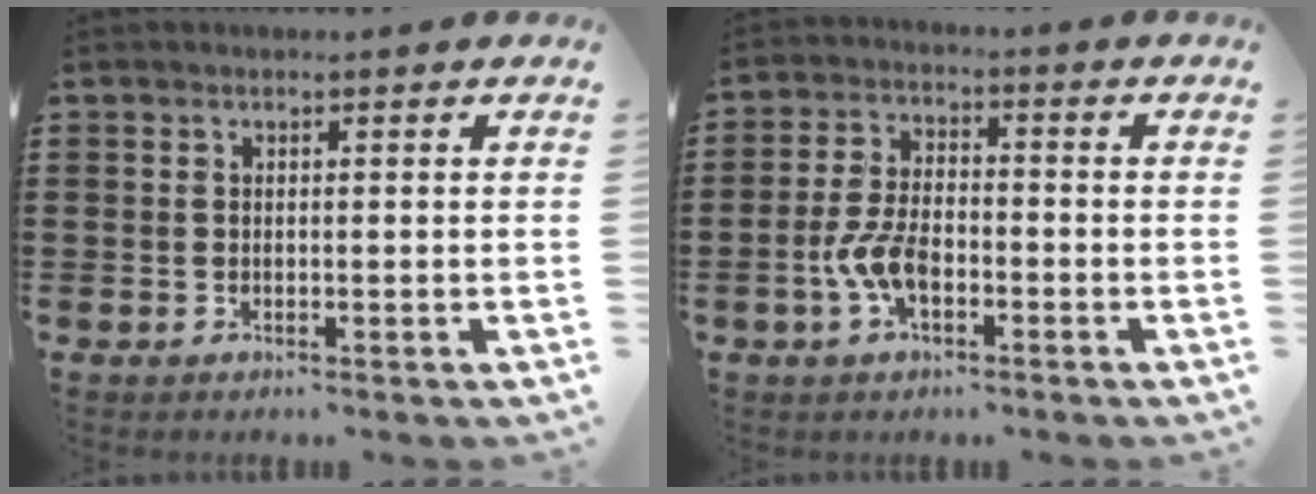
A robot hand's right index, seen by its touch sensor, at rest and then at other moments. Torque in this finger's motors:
{"motor_torque": [1.07, 1.07, 0.50, 0.13]}